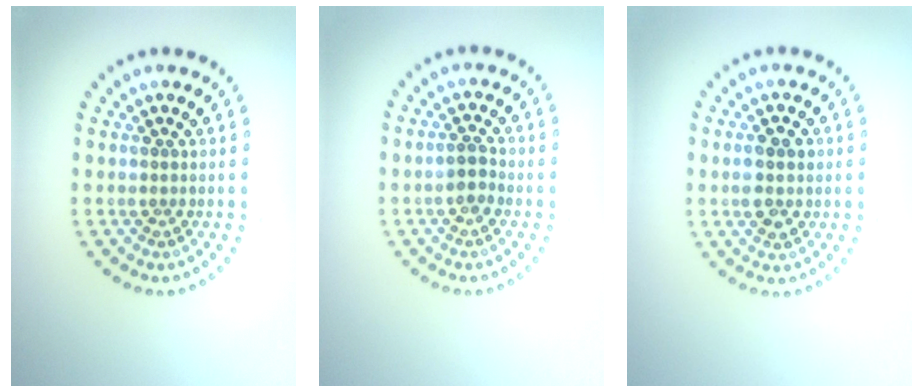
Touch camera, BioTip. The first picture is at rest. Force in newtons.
{"total": 1.3, "press": 1.1, "slide": 0.7}
{"total": 2.6, "press": 2.6, "slide": 0.2}